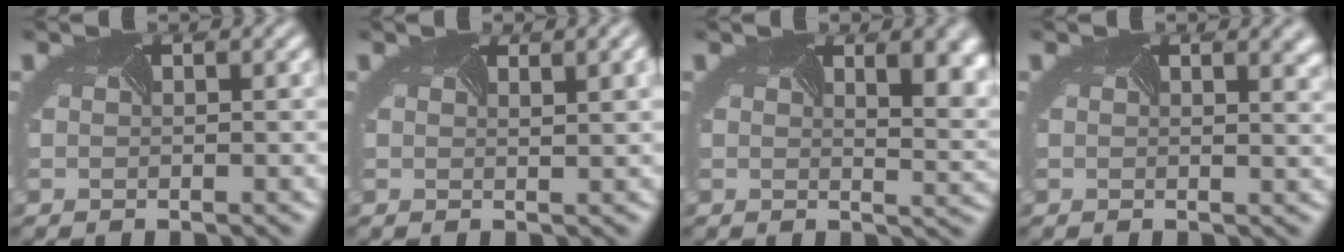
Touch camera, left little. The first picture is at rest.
{"total": 2.9, "force": [1.3, 1.1, 2.3], "torque": [-0.008, 0.014, -0.003]}
{"total": 7.8, "force": [3.0, 3.9, 6.1], "torque": [-0.052, 0.024, 0.032]}
{"total": 5.1, "force": [2.7, 2.7, 3.5], "torque": [-0.040, 0.023, 0.028]}